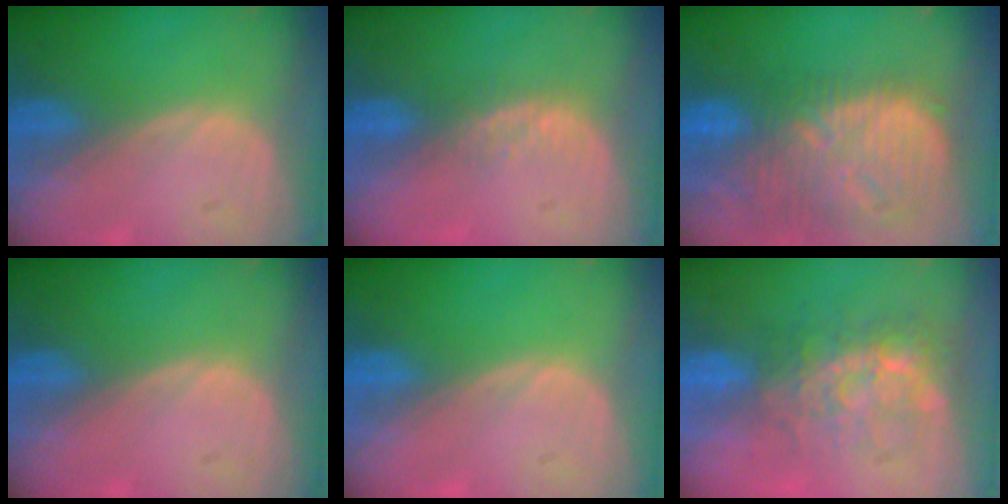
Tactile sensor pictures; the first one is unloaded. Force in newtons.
{"total": 2.9, "press": 2.3, "slide": 1.8}
{"total": 13.4, "press": 11.5, "slide": 7.0}
{"total": 0.0}
{"total": 0.0}
{"total": 8.8, "press": 7.5, "slide": 4.7}